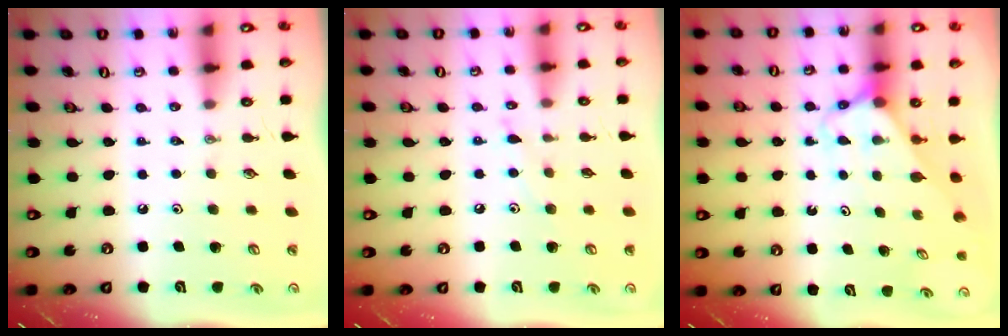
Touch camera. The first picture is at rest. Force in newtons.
{"total": 6.0, "press": 6.0, "slide": 0.3}
{"total": 3.0, "press": 3.0, "slide": 0.2}